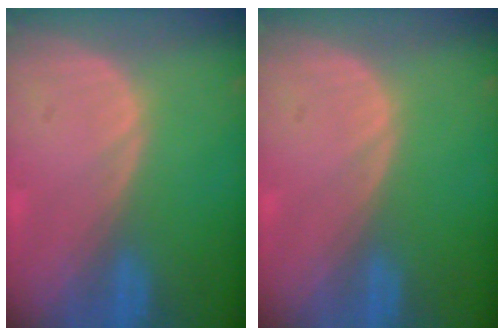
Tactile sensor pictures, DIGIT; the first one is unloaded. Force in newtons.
{"total": 0.0}